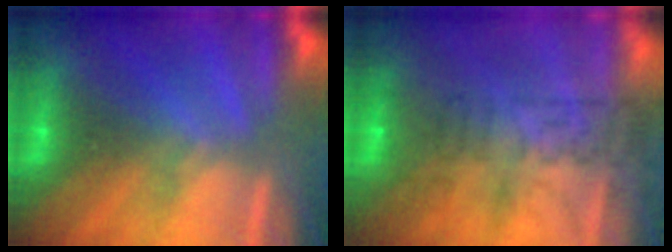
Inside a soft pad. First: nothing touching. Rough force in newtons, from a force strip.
{"total": 9.7}